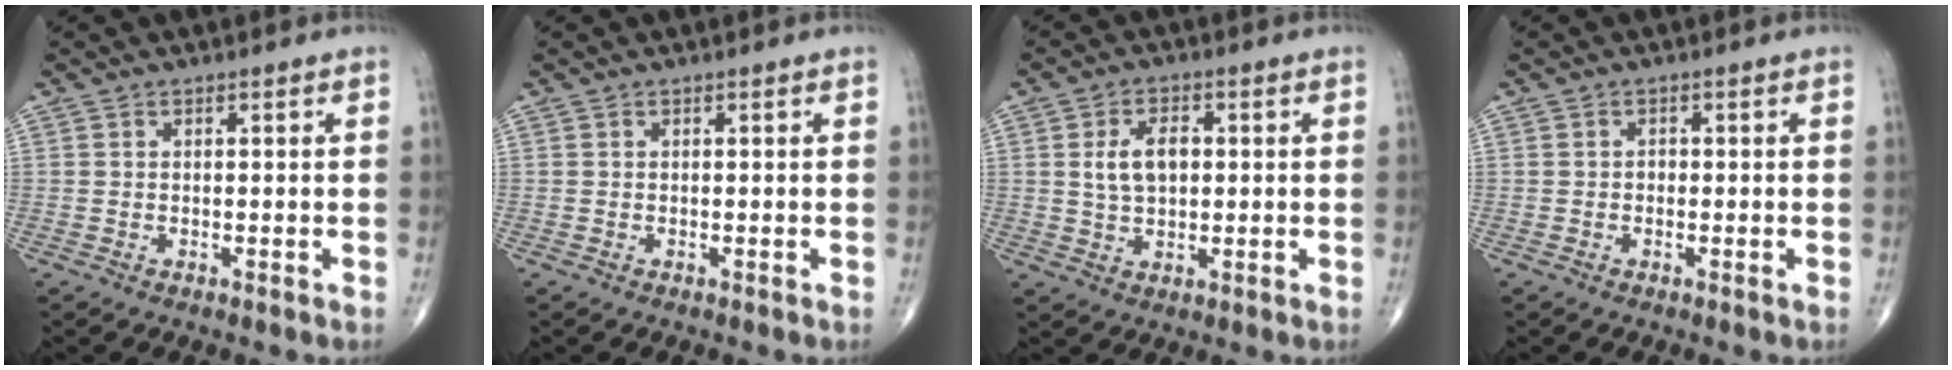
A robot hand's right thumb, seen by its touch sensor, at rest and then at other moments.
{"total": 0.0}
{"total": 6.6, "force": [0.9, 4.0, 5.1], "torque": [-0.081, 0.005, 0.016]}
{"total": 0.7, "force": [-0.2, 0.5, 0.4], "torque": [0.002, 0.003, -0.009]}